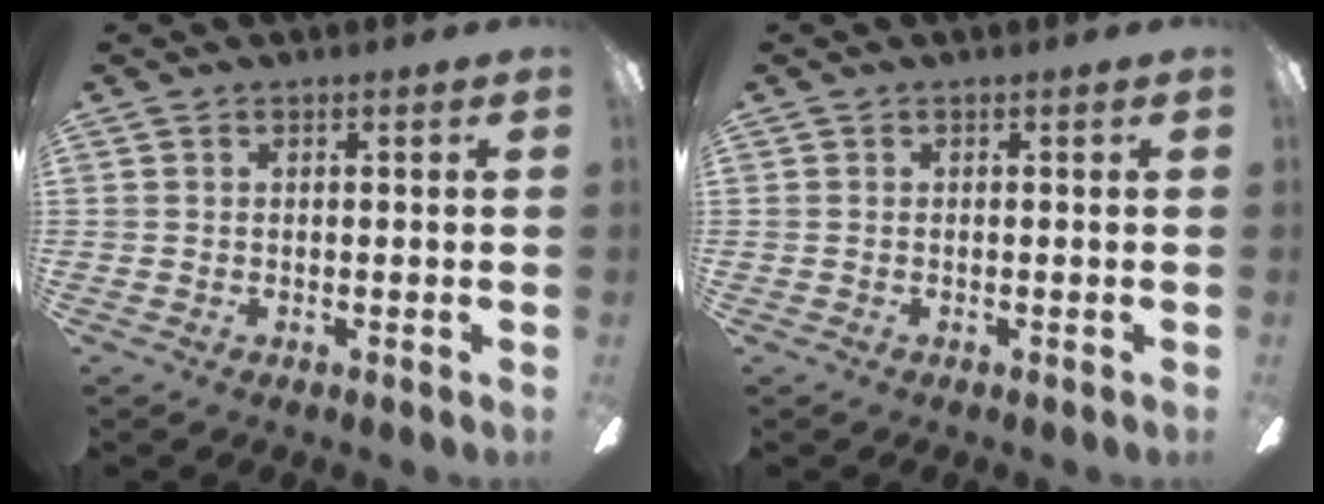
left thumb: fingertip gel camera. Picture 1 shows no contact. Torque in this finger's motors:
{"motor_torque": [0.10, -0.05, 0.23, -0.01, 0.01]}